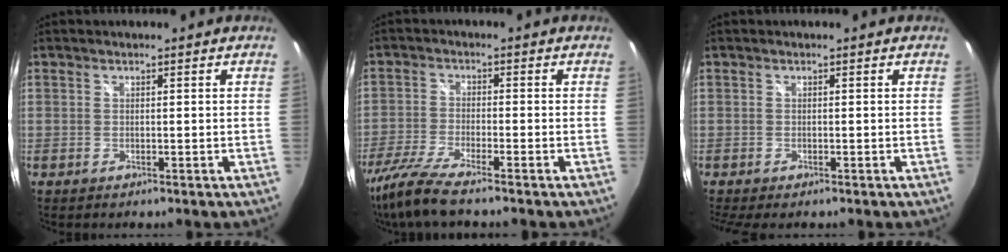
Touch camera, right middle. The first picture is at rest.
{"total": 8.8, "force": [-7.2, 0.3, 5.0], "torque": [-0.119, -0.029, -0.136]}
{"total": 1.9, "force": [-1.4, 0.6, 1.2], "torque": [-0.023, -0.013, -0.020]}